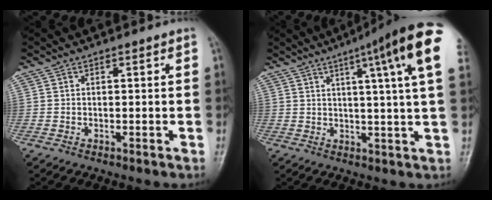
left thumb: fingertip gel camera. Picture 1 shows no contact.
{"total": 17.2, "force": [8.0, 1.2, 15.1], "torque": [-0.202, -0.012, 0.089]}